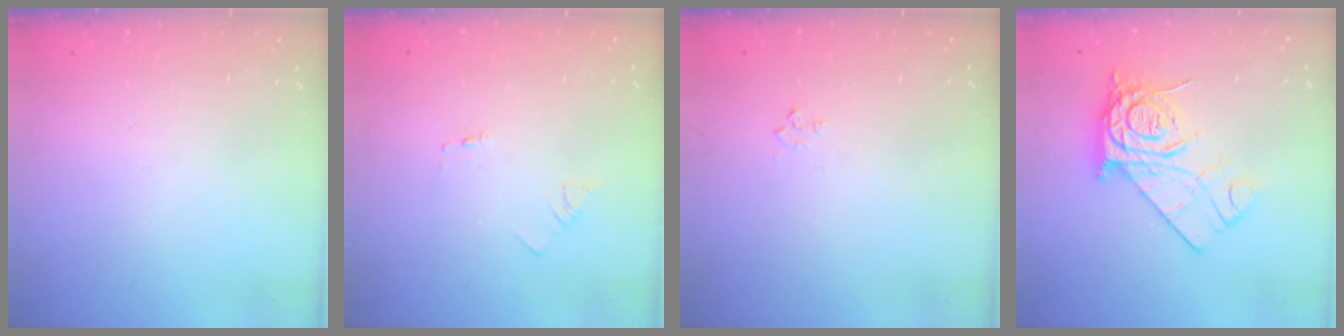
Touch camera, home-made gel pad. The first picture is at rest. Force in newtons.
{"total": 1.3, "press": 1.2, "slide": 0.1}
{"total": 2.9, "press": 2.8, "slide": 0.4}
{"total": 14.2, "press": 14.1, "slide": 1.1}